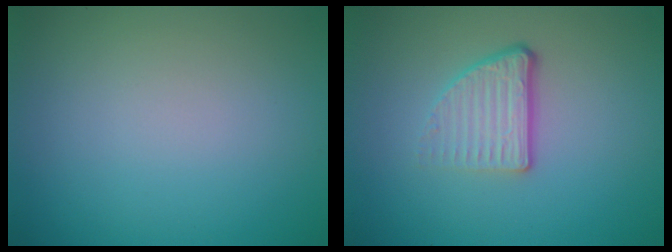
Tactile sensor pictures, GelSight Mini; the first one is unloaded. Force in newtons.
{"total": 3.6, "press": 2.3, "slide": 2.8}